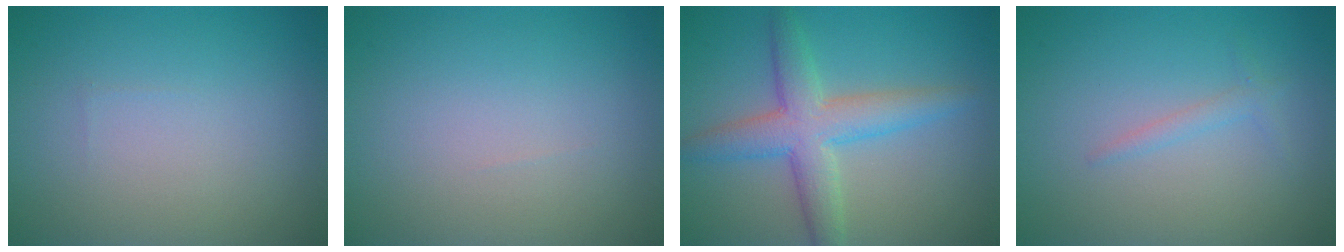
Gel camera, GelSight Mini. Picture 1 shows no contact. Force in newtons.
{"total": 0.0}
{"total": 5.2, "press": 5.2, "slide": 0.2}
{"total": 1.0, "press": 1.0, "slide": 0.1}